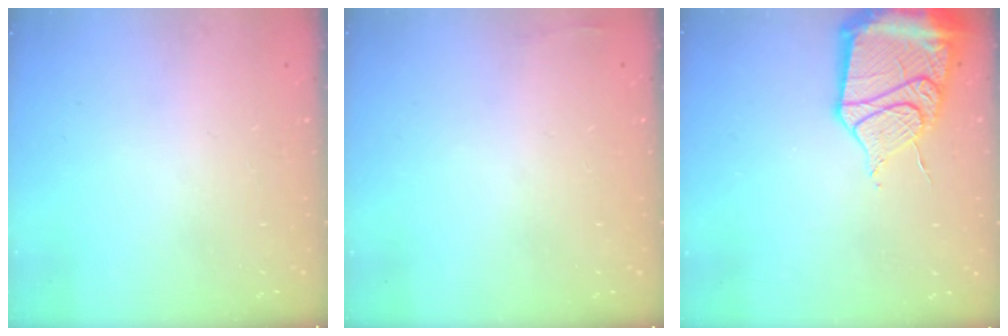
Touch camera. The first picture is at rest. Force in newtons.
{"total": 3.2, "press": 2.6, "slide": 2.0}
{"total": 17.5, "press": 17.4, "slide": 1.8}